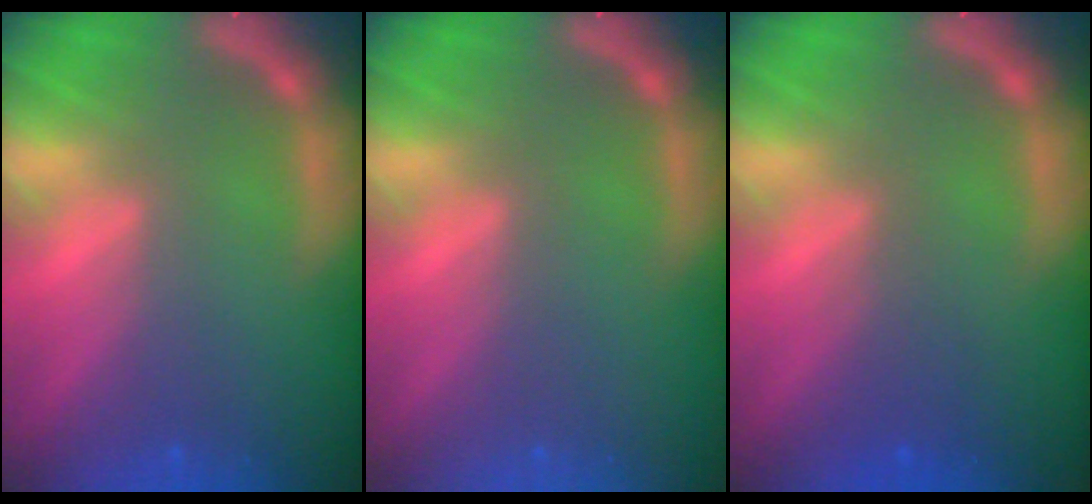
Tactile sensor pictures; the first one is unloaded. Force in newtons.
{"total": 0.0}
{"total": 2.0}